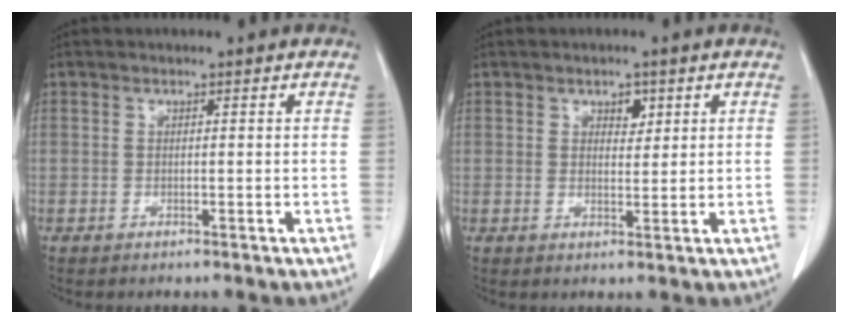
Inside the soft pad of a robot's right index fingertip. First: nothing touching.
{"total": 2.8, "force": [1.3, 1.8, 1.8], "torque": [-0.029, 0.003, 0.023]}